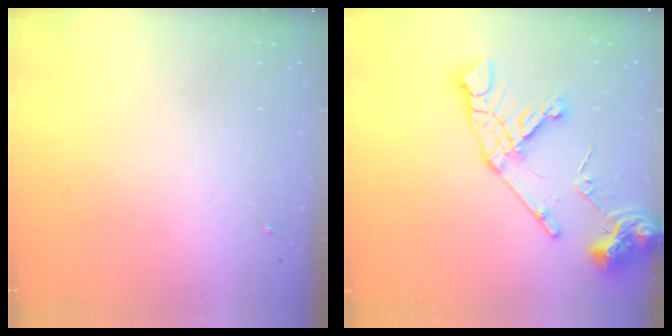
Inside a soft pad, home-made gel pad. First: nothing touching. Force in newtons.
{"total": 16.3, "press": 16.2, "slide": 2.1}